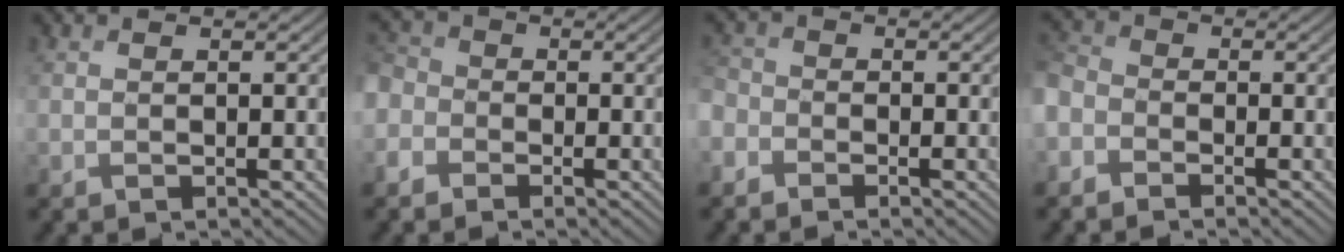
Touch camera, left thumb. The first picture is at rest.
{"total": 4.8, "force": [-2.1, 4.0, 1.8], "torque": [-0.062, -0.001, -0.058]}
{"total": 3.2, "force": [-2.1, 2.3, 1.0], "torque": [-0.037, -0.003, -0.055]}
{"total": 4.8, "force": [-2.9, 3.2, 2.1], "torque": [-0.065, -0.004, -0.070]}